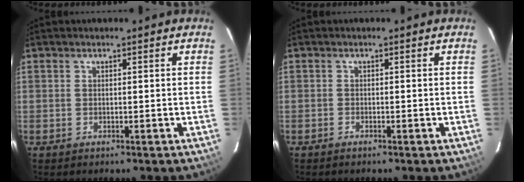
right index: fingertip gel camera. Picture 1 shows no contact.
{"total": 0.6, "force": [-0.5, 0.2, 0.0], "torque": [-0.003, 0.001, -0.011]}